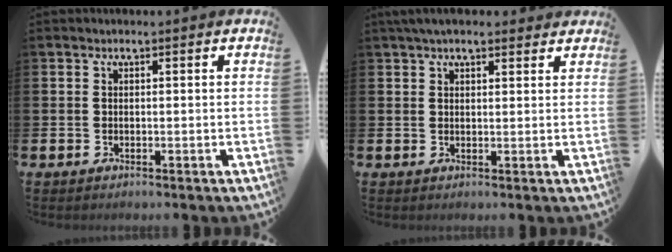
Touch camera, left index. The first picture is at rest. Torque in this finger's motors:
{"motor_torque": [0.87, -1.27, 0.07, 0.03]}